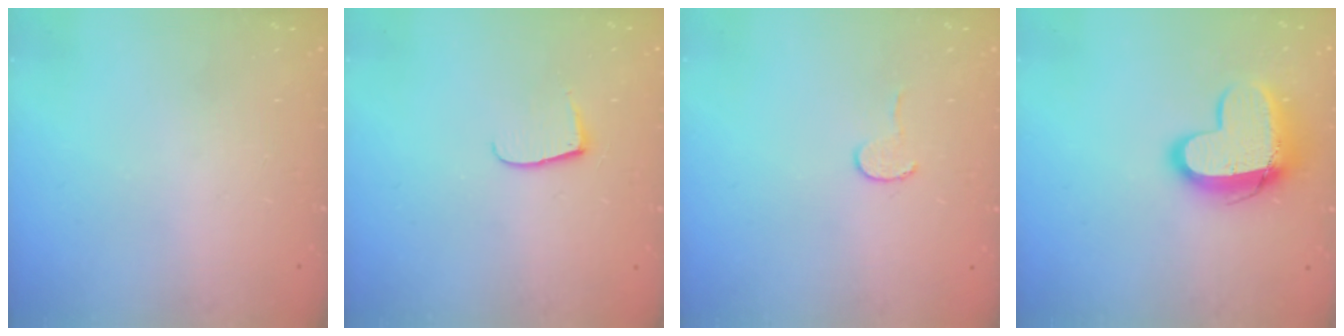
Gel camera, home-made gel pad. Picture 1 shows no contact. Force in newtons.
{"total": 6.9, "press": 6.9, "slide": 0.7}
{"total": 3.7, "press": 3.7, "slide": 0.4}
{"total": 13.1, "press": 13.0, "slide": 1.1}